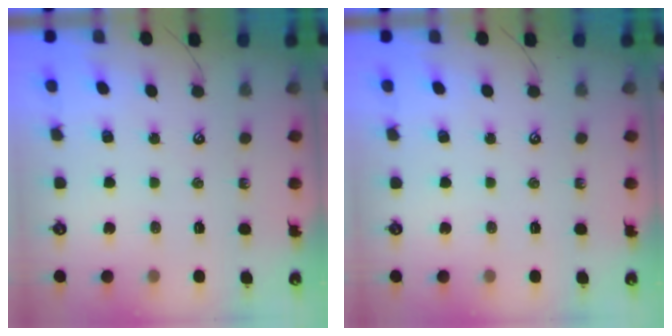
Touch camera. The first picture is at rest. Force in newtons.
{"total": 0.0}